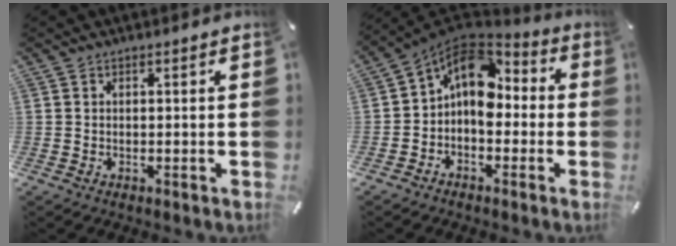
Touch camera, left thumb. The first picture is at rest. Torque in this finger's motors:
{"motor_torque": [1.98, 3.03, 0.98, 0.56, 0.15]}